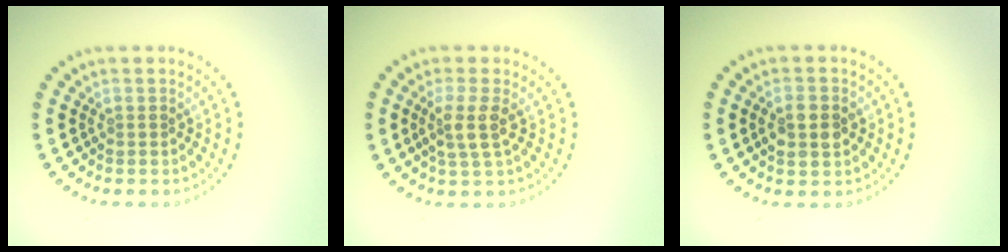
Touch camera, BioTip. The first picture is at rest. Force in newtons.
{"total": 2.4, "press": 2.0, "slide": 1.3}
{"total": 2.9, "press": 2.9, "slide": 0.2}